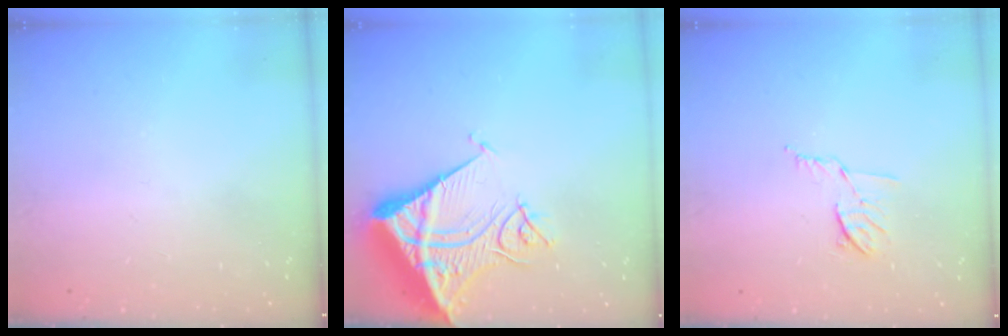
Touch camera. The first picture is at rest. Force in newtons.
{"total": 16.9, "press": 16.7, "slide": 2.3}
{"total": 6.5, "press": 6.4, "slide": 1.0}